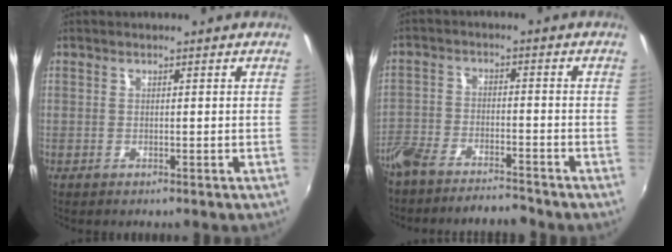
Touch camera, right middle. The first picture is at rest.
{"total": 9.3, "force": [-8.3, 2.6, 3.4], "torque": [-0.092, -0.006, -0.145]}